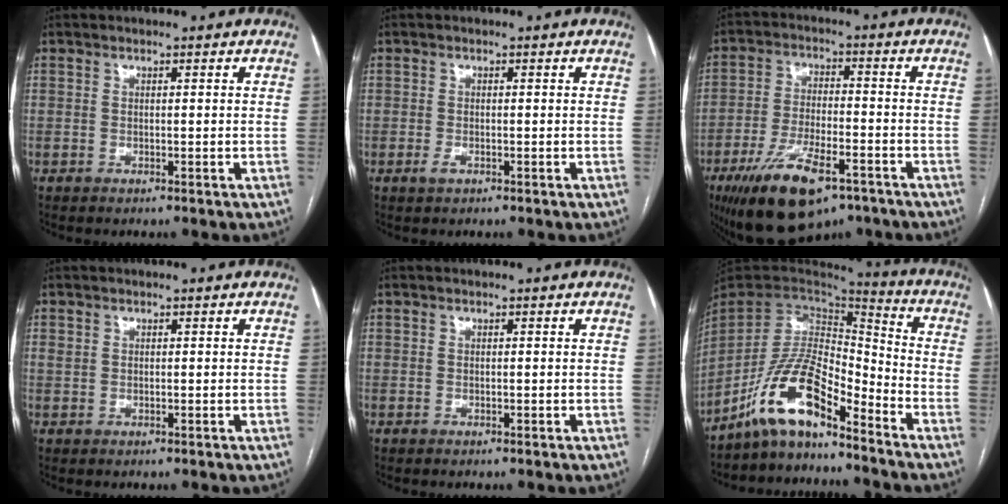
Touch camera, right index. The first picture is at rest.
{"total": 1.1, "force": [-0.5, 0.5, 0.8], "torque": [-0.014, 0.000, -0.003]}
{"total": 13.8, "force": [-8.4, 4.7, 9.9], "torque": [-0.185, -0.011, -0.135]}
{"total": 0.8, "force": [0.3, 0.7, 0.3], "torque": [-0.006, 0.008, 0.006]}
{"total": 0.0}
{"total": 12.2, "force": [-9.0, 3.1, 7.6], "torque": [-0.150, 0.024, -0.166]}